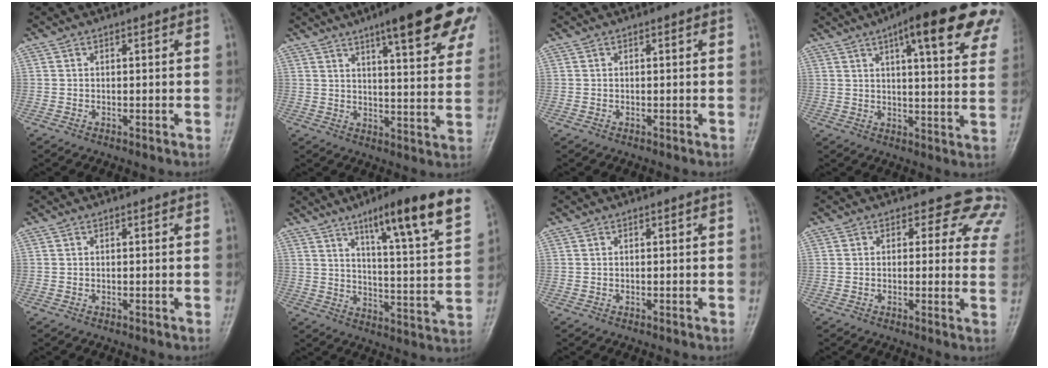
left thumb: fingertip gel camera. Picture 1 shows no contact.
{"total": 19.6, "force": [11.3, 4.0, 15.5], "torque": [-0.175, -0.034, 0.145]}
{"total": 0.0}
{"total": 19.5, "force": [10.5, 4.5, 15.8], "torque": [-0.184, -0.019, 0.131]}
{"total": 0.0}
{"total": 18.9, "force": [11.4, 2.4, 14.8], "torque": [-0.191, -0.049, 0.168]}
{"total": 0.0}
{"total": 9.4, "force": [7.8, 4.8, 2.0], "torque": [0.035, -0.032, 0.051]}